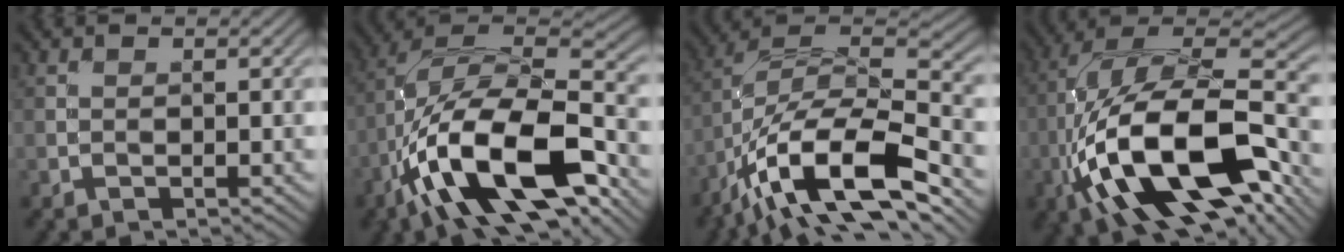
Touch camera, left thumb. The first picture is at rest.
{"total": 18.0, "force": [-8.5, 7.7, 13.9], "torque": [-0.259, -0.009, -0.160]}
{"total": 16.5, "force": [-9.6, 6.2, 12.0], "torque": [-0.229, -0.012, -0.184]}
{"total": 19.3, "force": [-5.7, 8.9, 16.1], "torque": [-0.326, 0.001, -0.098]}